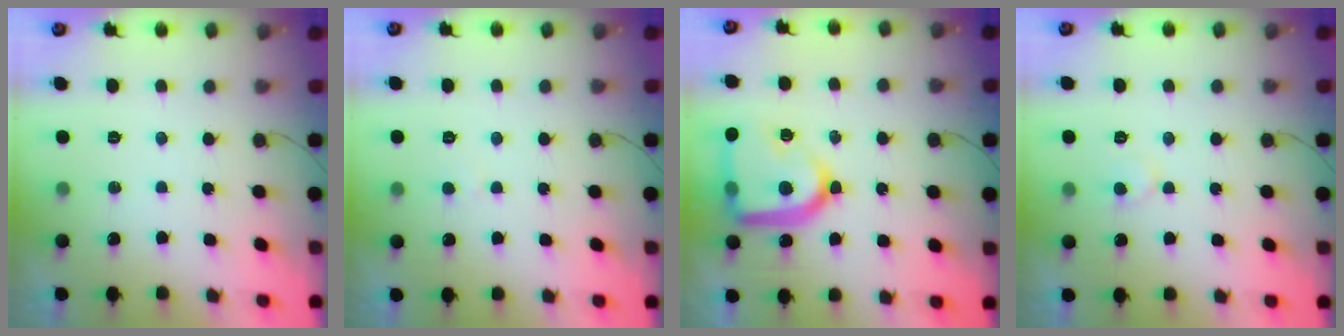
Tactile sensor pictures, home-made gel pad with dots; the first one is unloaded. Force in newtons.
{"total": 2.1, "press": 2.1, "slide": 0.1}
{"total": 21.1, "press": 21.0, "slide": 1.9}
{"total": 6.6, "press": 6.6, "slide": 0.4}